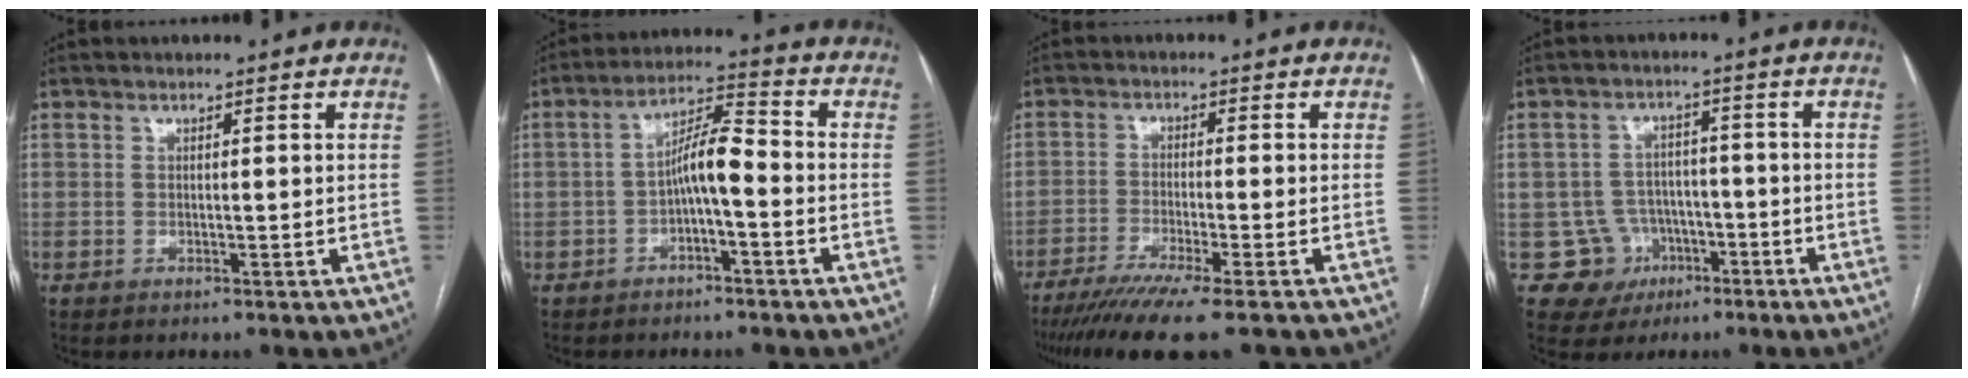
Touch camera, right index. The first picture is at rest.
{"total": 6.8, "force": [-1.6, 1.4, 6.4], "torque": [-0.116, 0.026, -0.030]}
{"total": 11.7, "force": [-9.2, 0.0, 7.2], "torque": [-0.104, -0.031, -0.145]}
{"total": 6.8, "force": [-2.5, 6.3, 0.2], "torque": [0.005, 0.014, -0.031]}